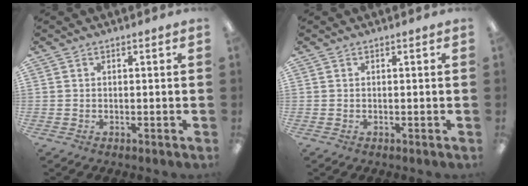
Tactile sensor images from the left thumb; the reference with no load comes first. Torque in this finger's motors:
{"motor_torque": [-0.04, -0.04, 0.05, 0.02, 0.00]}